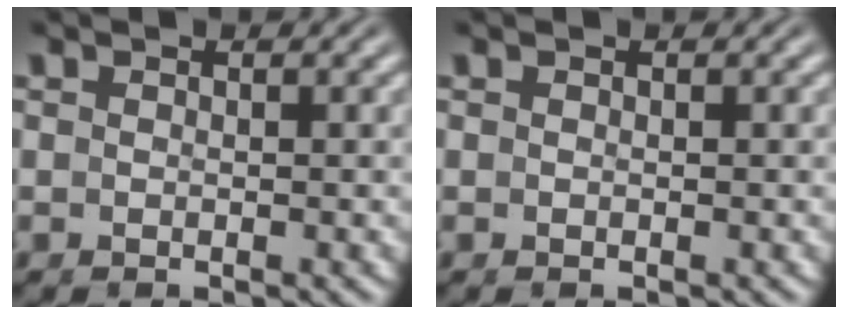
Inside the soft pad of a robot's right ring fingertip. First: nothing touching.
{"total": 0.0}